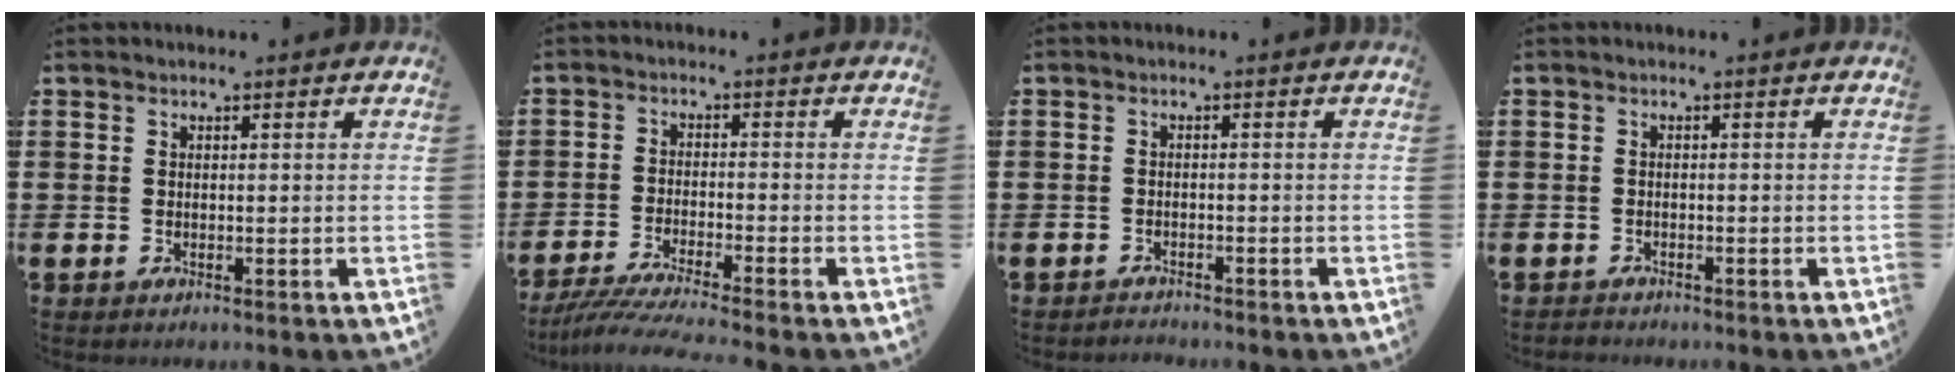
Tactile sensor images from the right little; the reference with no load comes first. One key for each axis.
{"total": 4.1, "fx": -3.4, "fy": -0.2, "fz": 2.2, "tx": -0.042, "ty": -0.014, "tz": -0.065}
{"total": 1.1, "fx": -1.1, "fy": 0.0, "fz": -0.1, "tx": -0.002, "ty": 0.003, "tz": -0.023}
{"total": 0.7, "fx": -0.7, "fy": 0.1, "fz": -0.1, "tx": -0.001, "ty": -0.001, "tz": -0.015}